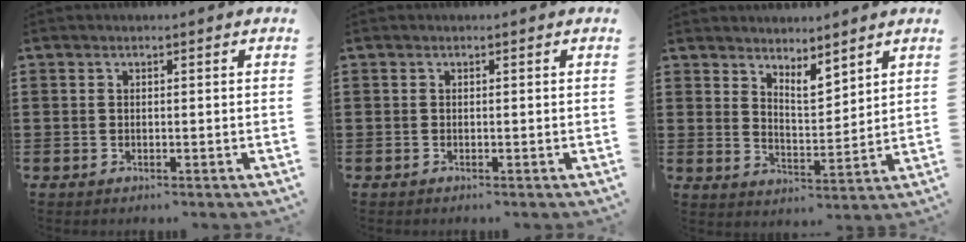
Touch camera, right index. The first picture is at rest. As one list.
[{"total": 0.0}, {"total": 4.6, "force": [4.3, 1.1, 1.2], "torque": [-0.019, -0.017, 0.077]}]